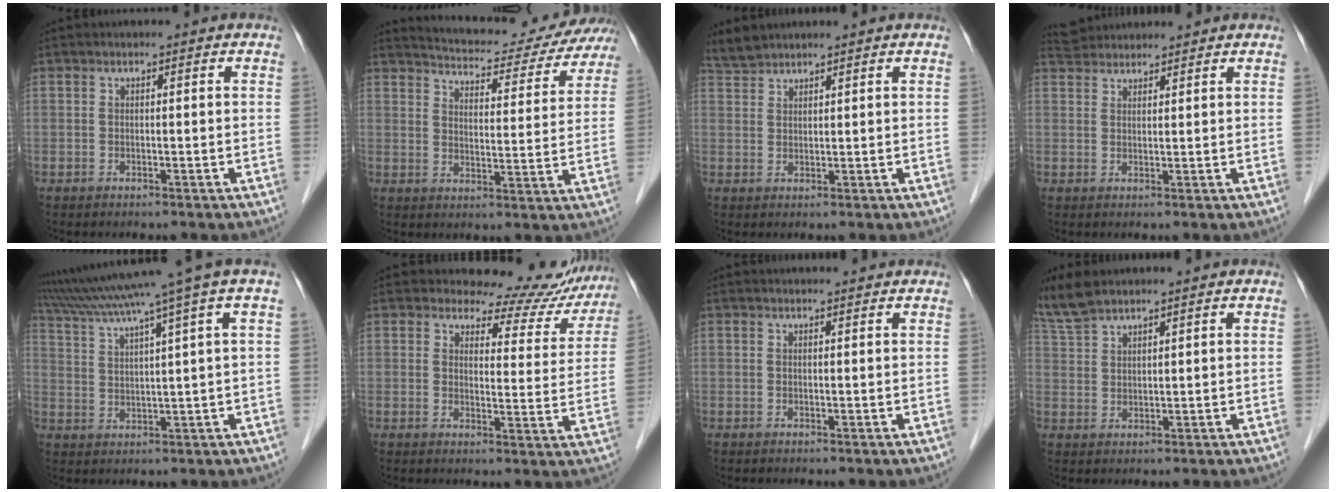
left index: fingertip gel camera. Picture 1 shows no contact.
{"total": 17.2, "force": [16.3, 2.9, 4.5], "torque": [-0.060, -0.022, 0.202]}
{"total": 2.7, "force": [2.7, 0.3, 0.1], "torque": [-0.011, 0.015, 0.059]}
{"total": 4.3, "force": [4.2, 0.8, 0.4], "torque": [-0.012, 0.036, 0.077]}
{"total": 12.9, "force": [9.6, -2.6, 8.2], "torque": [-0.141, 0.002, 0.150]}
{"total": 11.2, "force": [10.8, 3.1, 0.5], "torque": [0.016, -0.033, 0.106]}
{"total": 3.9, "force": [3.8, 0.4, 0.8], "torque": [-0.010, 0.025, 0.046]}
{"total": 5.4, "force": [4.9, 0.7, 2.0], "torque": [-0.060, 0.020, 0.111]}